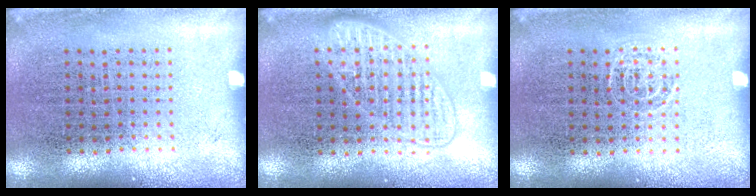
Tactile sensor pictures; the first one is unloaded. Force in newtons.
{"total": 1.5, "press": 1.4, "slide": 0.2}
{"total": 0.6, "press": 0.5, "slide": 0.3}